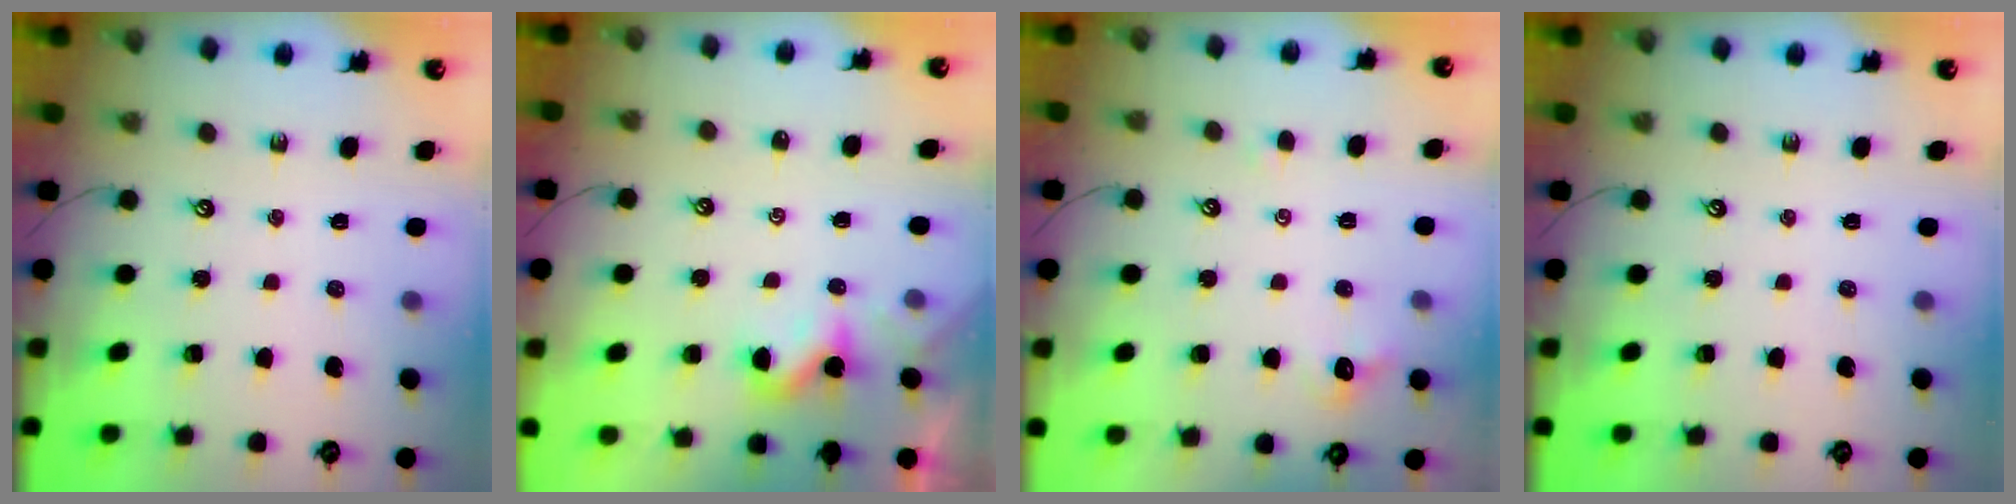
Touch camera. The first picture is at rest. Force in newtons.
{"total": 1.0, "press": 0.9, "slide": 0.5}
{"total": 1.2, "press": 1.0, "slide": 0.7}
{"total": 0.0}